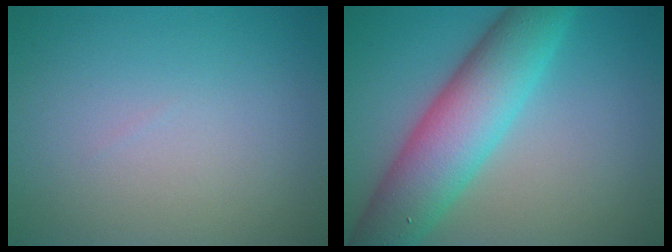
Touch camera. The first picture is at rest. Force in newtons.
{"total": 8.8, "press": 8.8, "slide": 0.2}